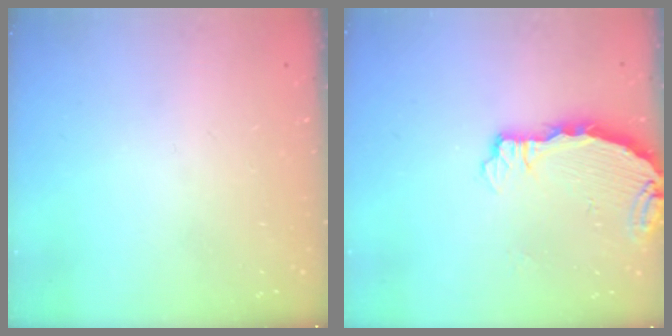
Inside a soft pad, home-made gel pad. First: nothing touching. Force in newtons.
{"total": 3.8, "press": 3.8, "slide": 0.5}